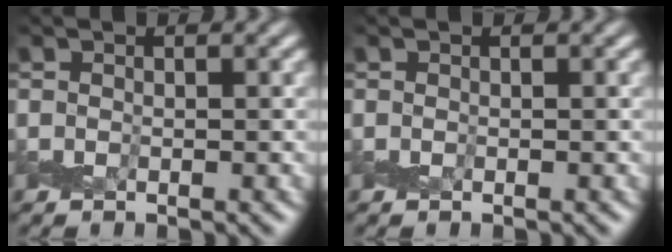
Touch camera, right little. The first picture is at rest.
{"total": 0.0}